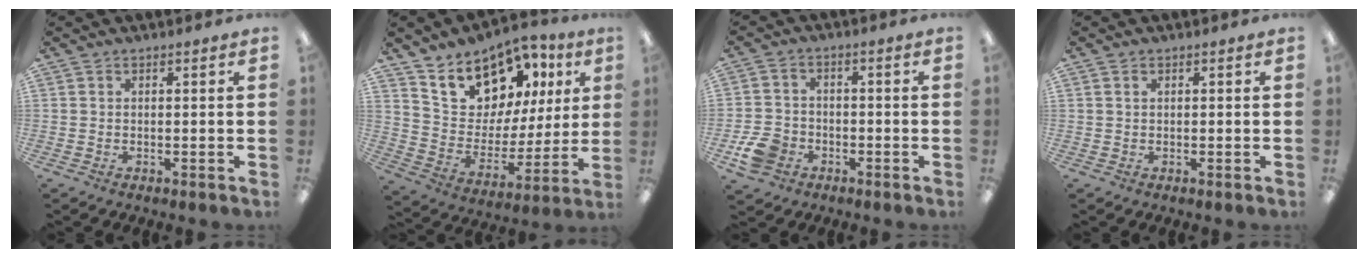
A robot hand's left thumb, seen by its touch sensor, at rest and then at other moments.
{"total": 16.1, "force": [11.9, 9.4, 5.3], "torque": [-0.107, -0.084, 0.220]}
{"total": 7.5, "force": [-3.4, 5.7, 3.4], "torque": [-0.076, 0.024, -0.062]}
{"total": 0.7, "force": [0.3, 0.6, 0.3], "torque": [-0.008, 0.004, 0.005]}